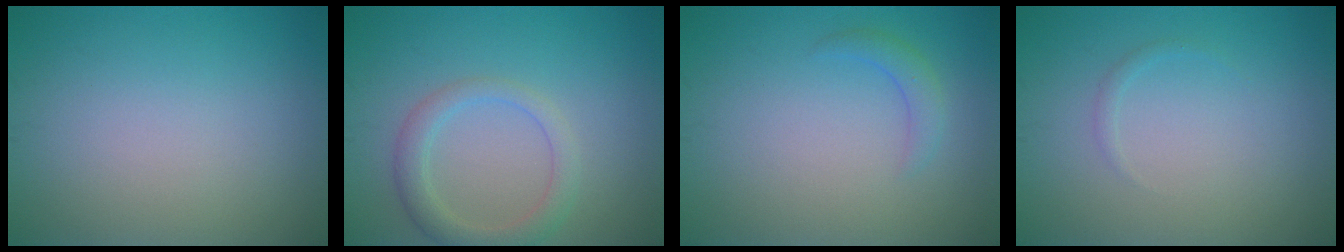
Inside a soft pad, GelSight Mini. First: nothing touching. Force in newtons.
{"total": 2.9, "press": 2.9, "slide": 0.1}
{"total": 1.6, "press": 1.6, "slide": 0.0}
{"total": 0.6, "press": 0.6, "slide": 0.1}